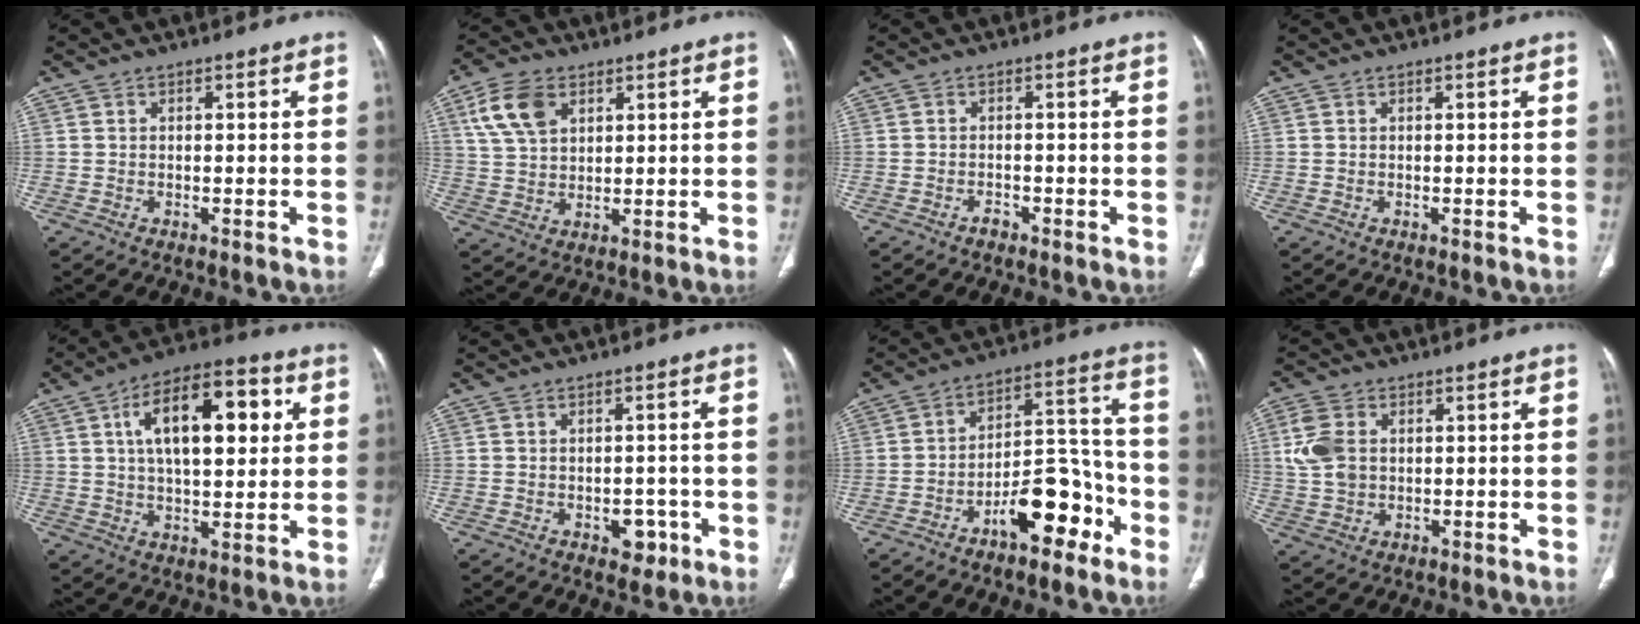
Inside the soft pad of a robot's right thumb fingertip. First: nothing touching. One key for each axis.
{"total": 9.1, "fx": 4.1, "fy": 5.7, "fz": 5.8, "tx": -0.104, "ty": -0.007, "tz": 0.084}
{"total": 1.2, "fx": -0.9, "fy": 0.7, "fz": 0.4, "tx": -0.007, "ty": 0.004, "tz": -0.016}
{"total": 0.0}
{"total": 17.6, "fx": 4.7, "fy": 8.4, "fz": 14.8, "tx": -0.209, "ty": 0.011, "tz": 0.069}
{"total": 3.9, "fx": -1.5, "fy": 2.7, "fz": 2.4, "tx": -0.010, "ty": 0.008, "tz": -0.014}
{"total": 13.2, "fx": -7.1, "fy": 6.1, "fz": 9.3, "tx": -0.113, "ty": 0.073, "tz": -0.110}
{"total": 7.3, "fx": 1.3, "fy": 5.3, "fz": 4.9, "tx": -0.105, "ty": 0.003, "tz": 0.028}